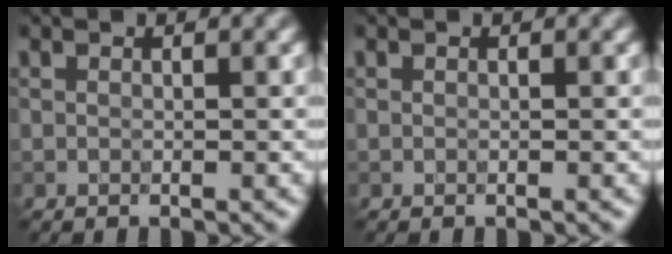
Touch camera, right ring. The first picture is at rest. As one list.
[{"total": 0.0}]